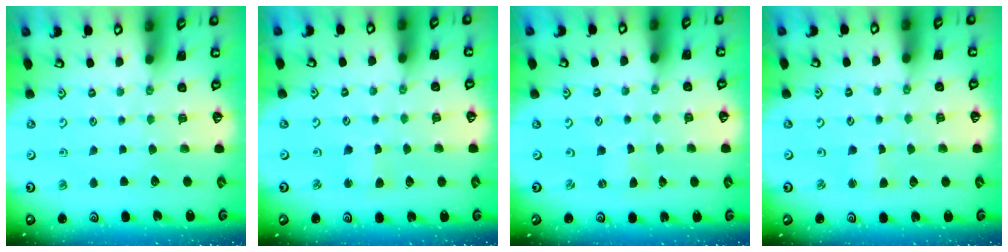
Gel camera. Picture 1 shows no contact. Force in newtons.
{"total": 2.2, "press": 2.2, "slide": 0.3}
{"total": 0.0}
{"total": 1.6, "press": 1.5, "slide": 0.4}